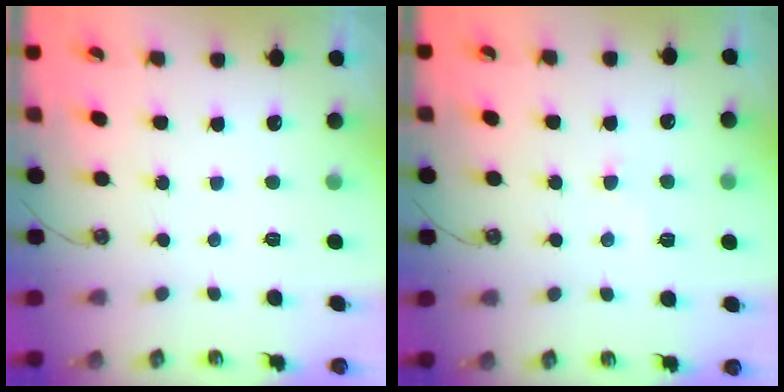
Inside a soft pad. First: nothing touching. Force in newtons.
{"total": 2.4, "press": 2.4, "slide": 0.6}